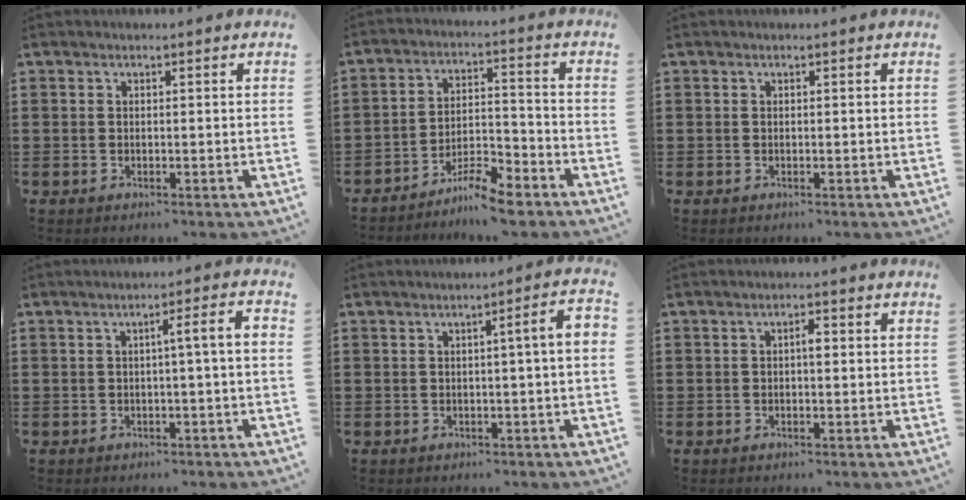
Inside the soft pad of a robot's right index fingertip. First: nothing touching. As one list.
[{"total": 6.2, "force": [-5.6, 0.7, 2.7], "torque": [-0.052, 0.008, -0.107]}, {"total": 0.0}, {"total": 3.6, "force": [-0.4, -0.1, 3.5], "torque": [-0.063, 0.000, -0.011]}, {"total": 3.2, "force": [-0.2, -0.1, 3.2], "torque": [-0.054, -0.003, -0.007]}, {"total": 1.6, "force": [0.0, 0.4, 1.5], "torque": [-0.029, 0.002, -0.002]}]